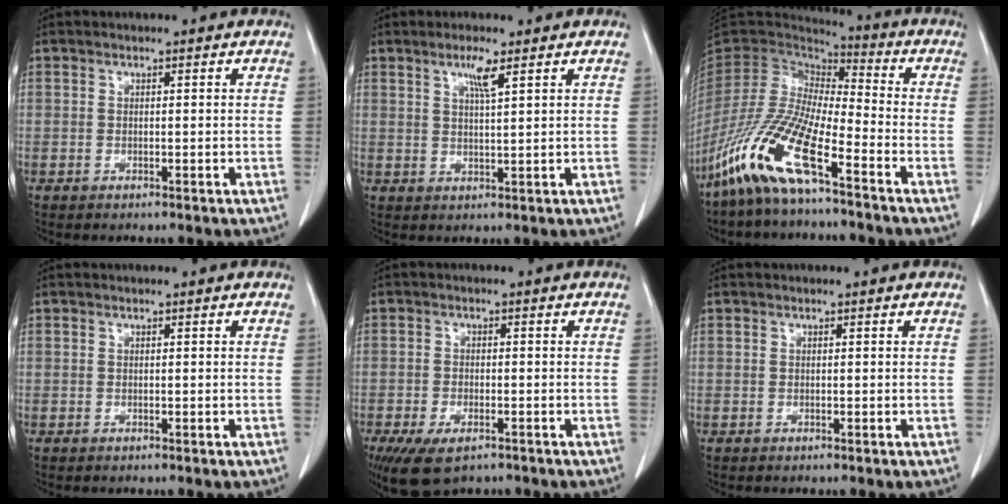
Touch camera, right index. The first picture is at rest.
{"total": 3.3, "force": [1.9, -0.1, 2.7], "torque": [-0.055, -0.002, 0.037]}
{"total": 14.6, "force": [-8.9, 2.7, 11.2], "torque": [-0.238, -0.020, -0.178]}
{"total": 0.0}
{"total": 7.9, "force": [-5.1, 3.5, 4.8], "torque": [-0.087, -0.011, -0.082]}
{"total": 0.0}